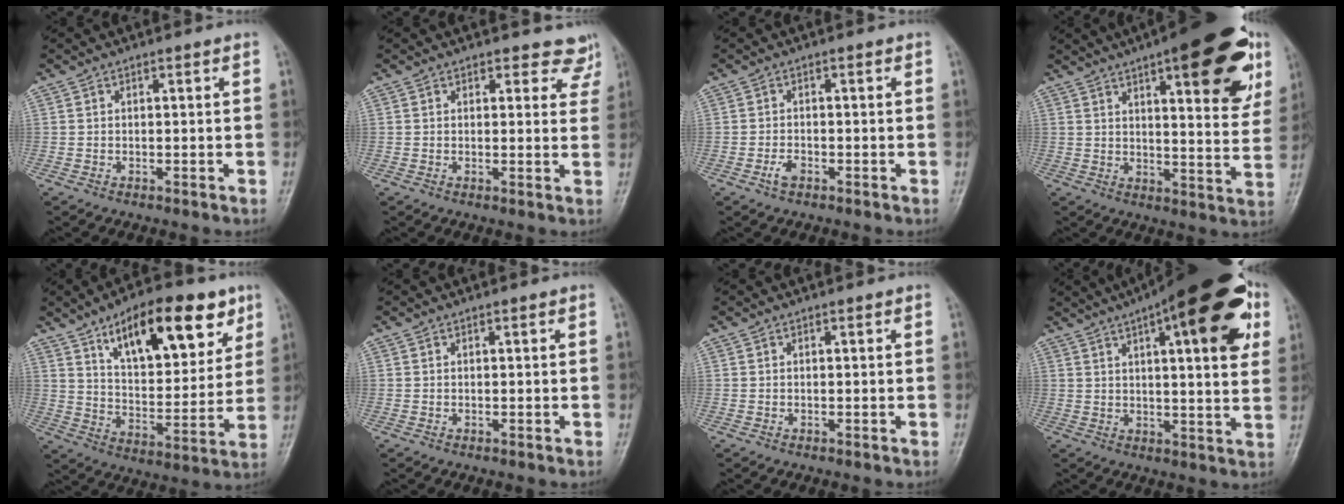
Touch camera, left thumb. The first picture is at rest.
{"total": 5.3, "force": [4.7, 2.4, 0.1], "torque": [0.043, -0.026, 0.030]}
{"total": 2.1, "force": [-1.2, 1.1, 1.3], "torque": [-0.028, 0.006, -0.023]}
{"total": 22.6, "force": [10.9, 7.2, 18.4], "torque": [-0.211, -0.024, 0.144]}
{"total": 20.2, "force": [11.0, 8.8, 14.5], "torque": [-0.170, -0.044, 0.178]}
{"total": 0.0}
{"total": 0.0}
{"total": 22.7, "force": [10.0, 6.7, 19.3], "torque": [-0.255, -0.002, 0.134]}